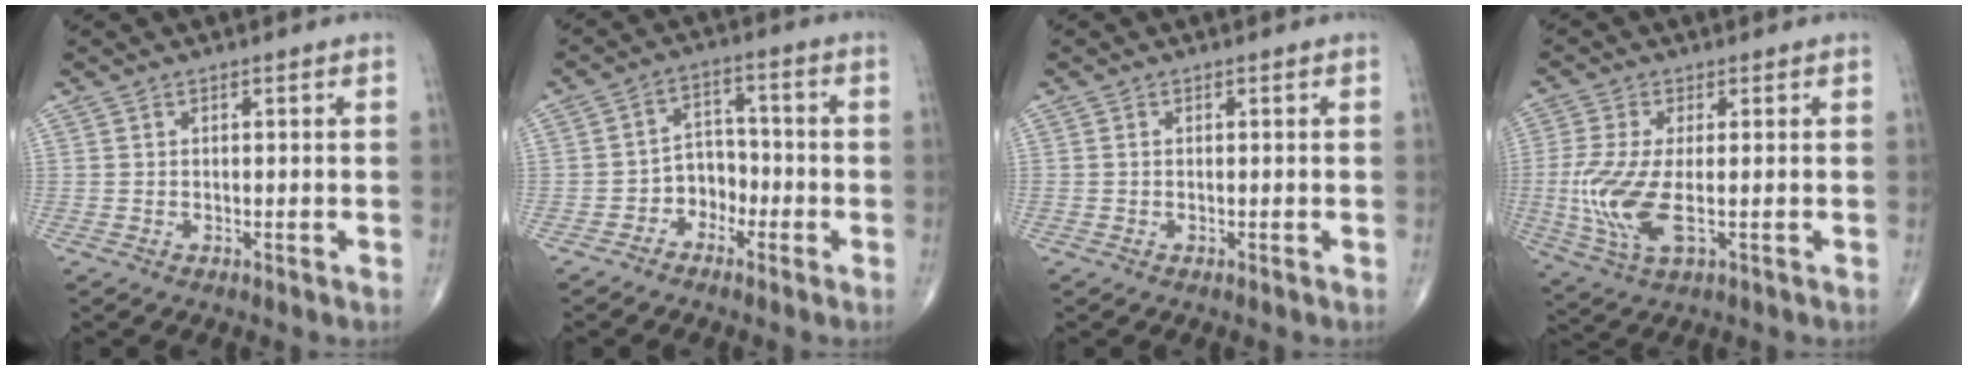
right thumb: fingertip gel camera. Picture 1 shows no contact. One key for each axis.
{"total": 5.4, "fx": -2.7, "fy": 4.2, "fz": 2.0, "tx": 0.002, "ty": 0.033, "tz": -0.056}
{"total": 0.0}
{"total": 10.4, "fx": -1.4, "fy": 4.0, "fz": 9.4, "tx": -0.230, "ty": -0.014, "tz": -0.024}